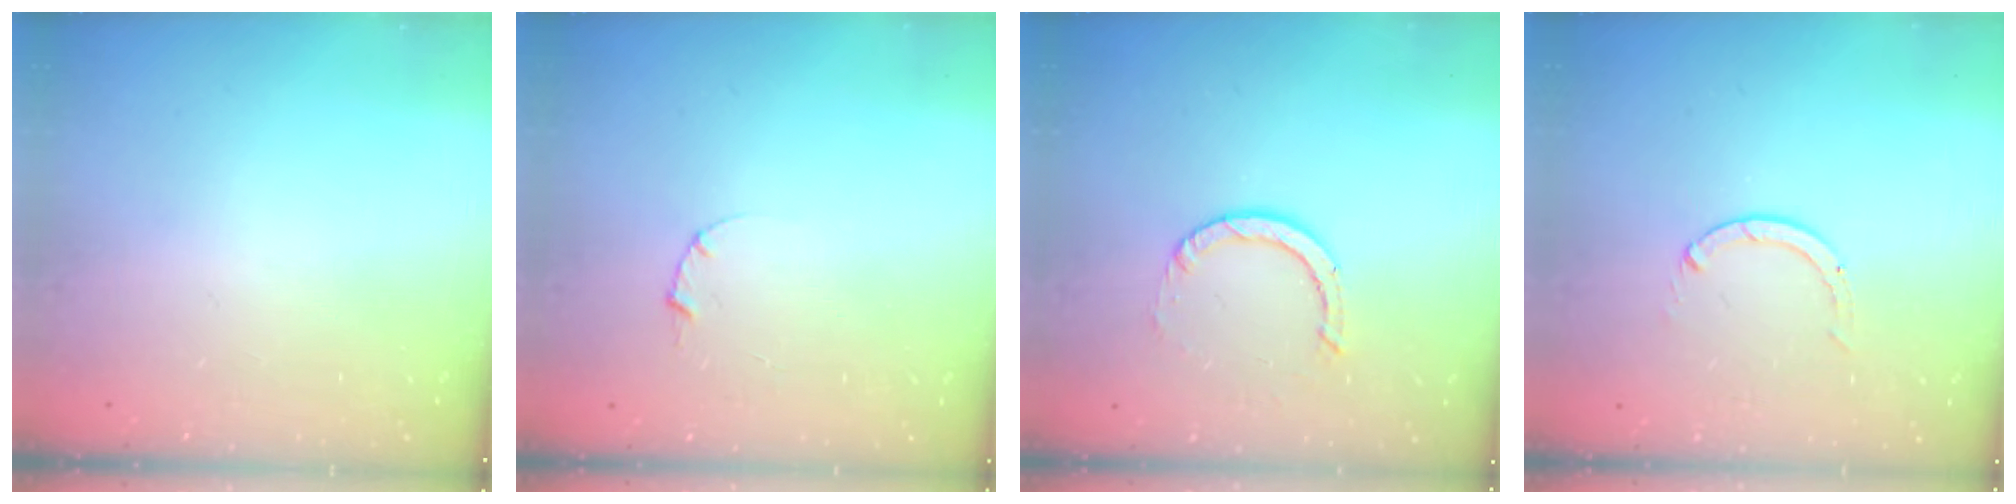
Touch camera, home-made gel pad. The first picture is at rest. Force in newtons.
{"total": 1.0, "press": 1.0, "slide": 0.3}
{"total": 2.9, "press": 2.9, "slide": 0.2}
{"total": 0.0}